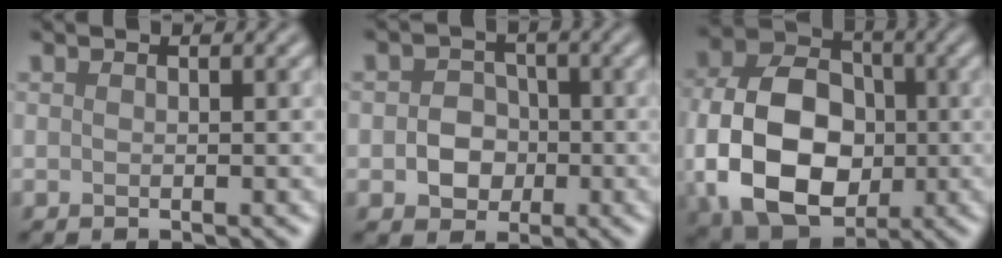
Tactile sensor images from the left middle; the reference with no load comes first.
{"total": 3.2, "force": [-0.6, 2.7, 1.5], "torque": [-0.014, -0.001, -0.018]}
{"total": 12.5, "force": [-1.9, 8.9, 8.5], "torque": [-0.178, -0.014, -0.038]}